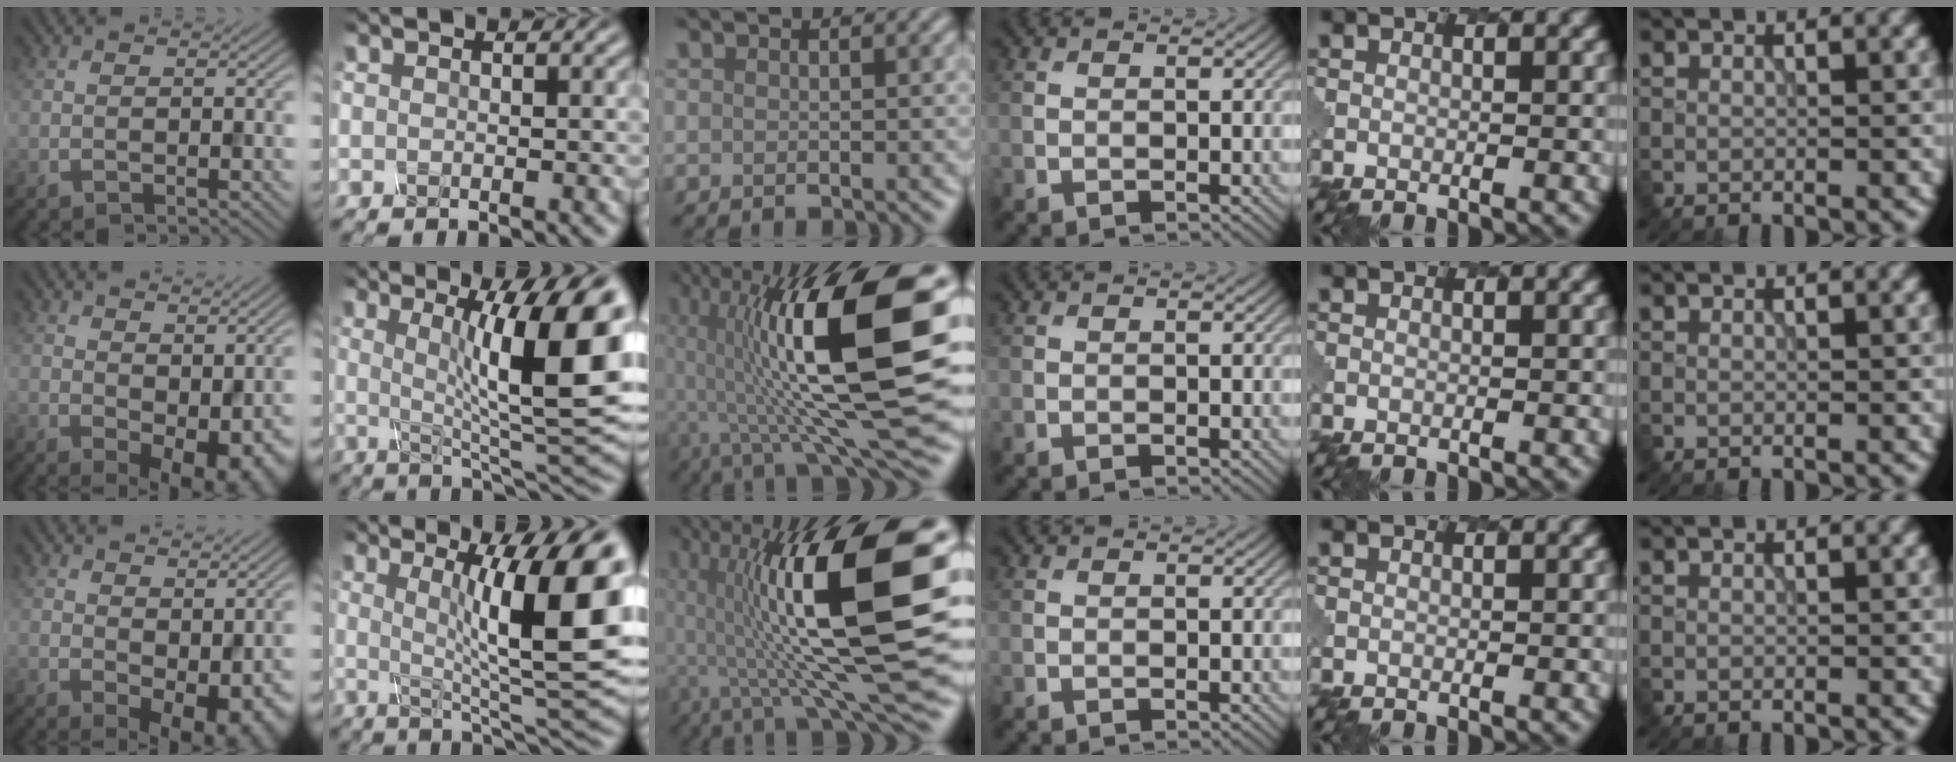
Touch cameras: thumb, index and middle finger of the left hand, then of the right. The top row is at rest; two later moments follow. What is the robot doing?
{"motion": "pour", "object": "mug"}